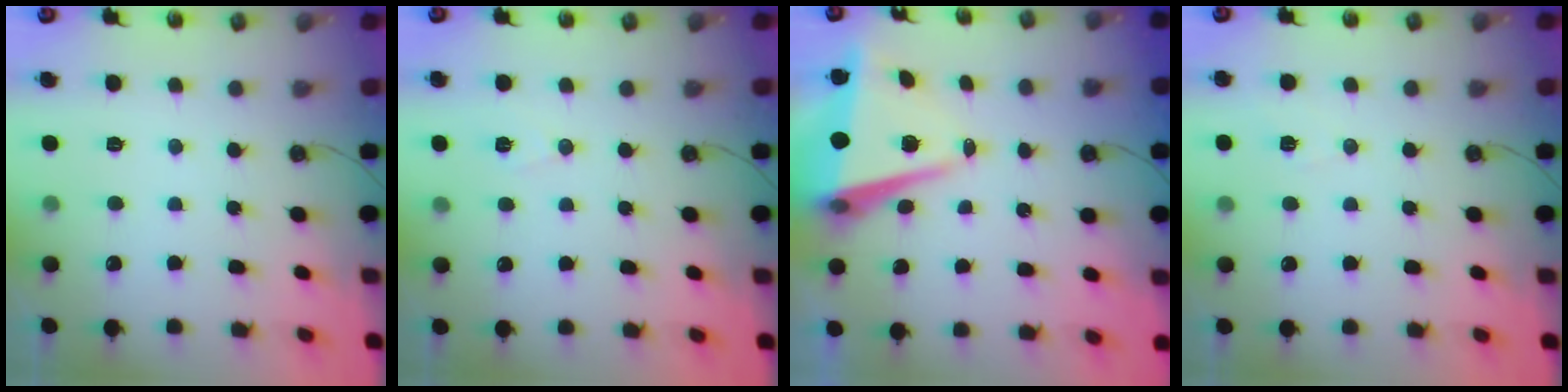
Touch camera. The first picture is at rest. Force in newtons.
{"total": 6.3, "press": 4.4, "slide": 4.5}
{"total": 8.6, "press": 8.1, "slide": 3.0}
{"total": 2.7, "press": 2.3, "slide": 1.4}